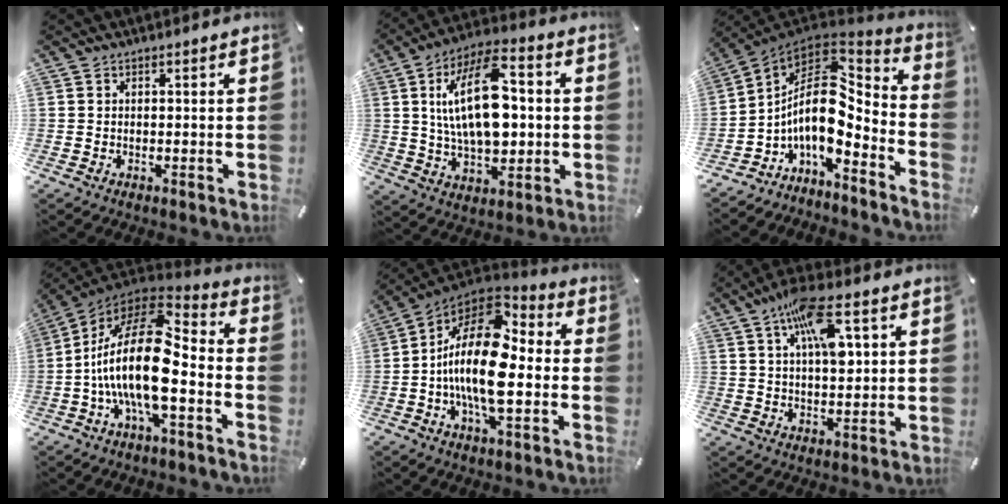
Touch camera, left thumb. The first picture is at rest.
{"total": 20.0, "force": [2.4, 10.8, 16.6], "torque": [-0.323, 0.001, 0.036]}
{"total": 13.2, "force": [-0.7, 6.8, 11.3], "torque": [-0.225, -0.033, -0.021]}
{"total": 22.5, "force": [-3.4, 9.3, 20.2], "torque": [-0.429, 0.002, -0.065]}
{"total": 20.5, "force": [-1.4, 9.5, 18.1], "torque": [-0.360, -0.008, -0.029]}
{"total": 13.4, "force": [5.0, 5.5, 11.2], "torque": [-0.184, -0.002, 0.086]}